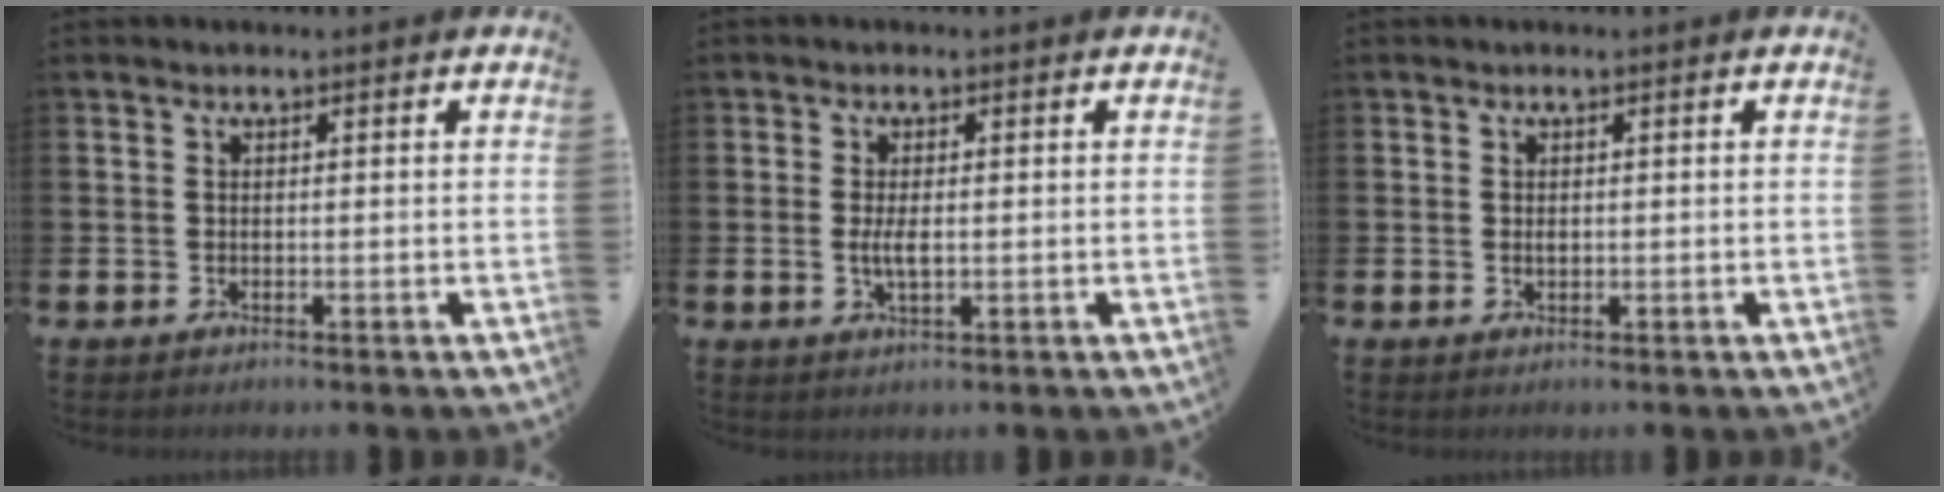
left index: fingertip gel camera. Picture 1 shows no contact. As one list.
[{"total": 2.6, "force": [0.0, 1.0, 2.4], "torque": [-0.039, -0.001, -0.003]}, {"total": 0.6, "force": [0.1, 0.4, 0.5], "torque": [-0.004, -0.001, -0.001]}]